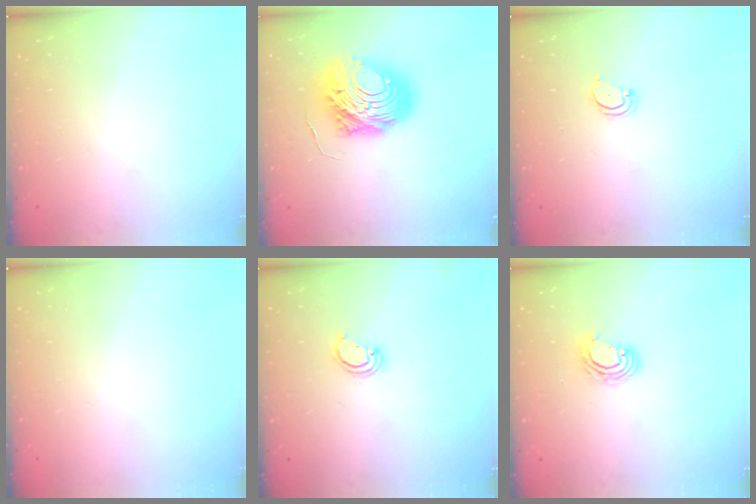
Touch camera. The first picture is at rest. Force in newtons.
{"total": 14.1, "press": 14.0, "slide": 1.3}
{"total": 2.7, "press": 2.7, "slide": 0.3}
{"total": 0.0}
{"total": 2.8, "press": 2.8, "slide": 0.2}
{"total": 5.1, "press": 5.1, "slide": 0.3}